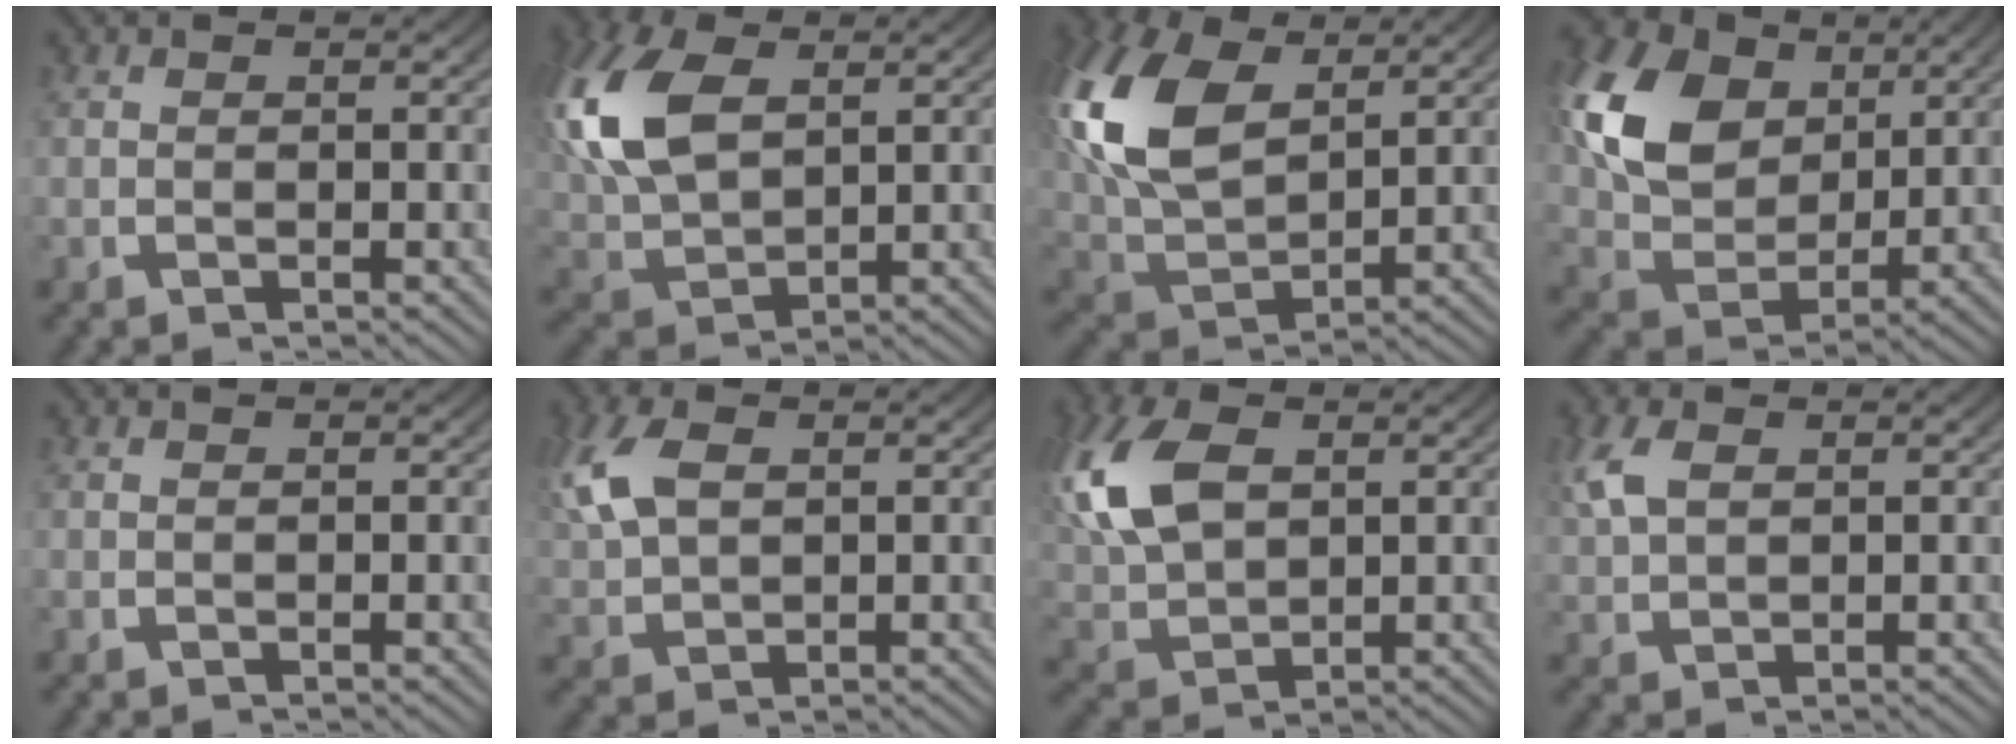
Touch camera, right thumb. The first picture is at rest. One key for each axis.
{"total": 8.9, "fx": 1.9, "fy": 6.0, "fz": 6.3, "tx": -0.165, "ty": -0.026, "tz": 0.057}
{"total": 11.6, "fx": 2.5, "fy": 7.7, "fz": 8.2, "tx": -0.208, "ty": -0.031, "tz": 0.064}
{"total": 12.2, "fx": 2.3, "fy": 8.9, "fz": 8.0, "tx": -0.195, "ty": -0.034, "tz": 0.049}
{"total": 0.0}
{"total": 4.5, "fx": 1.7, "fy": 3.0, "fz": 3.0, "tx": -0.084, "ty": -0.005, "tz": 0.043}
{"total": 7.8, "fx": 1.8, "fy": 5.4, "fz": 5.4, "tx": -0.146, "ty": -0.022, "tz": 0.053}
{"total": 3.0, "fx": 1.5, "fy": 1.9, "fz": 1.9, "tx": -0.053, "ty": 0.001, "tz": 0.036}